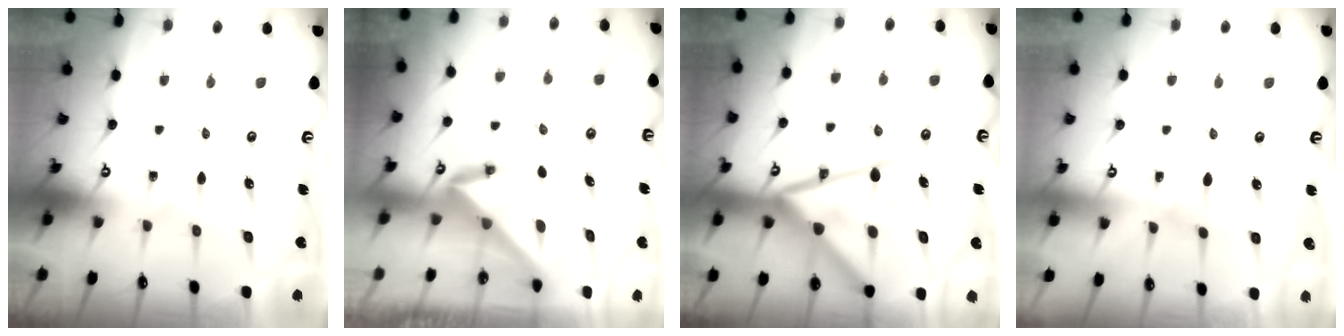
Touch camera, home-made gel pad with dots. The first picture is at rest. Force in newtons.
{"total": 3.6, "press": 3.6, "slide": 0.3}
{"total": 17.5, "press": 17.4, "slide": 1.5}
{"total": 1.7, "press": 1.7, "slide": 0.4}